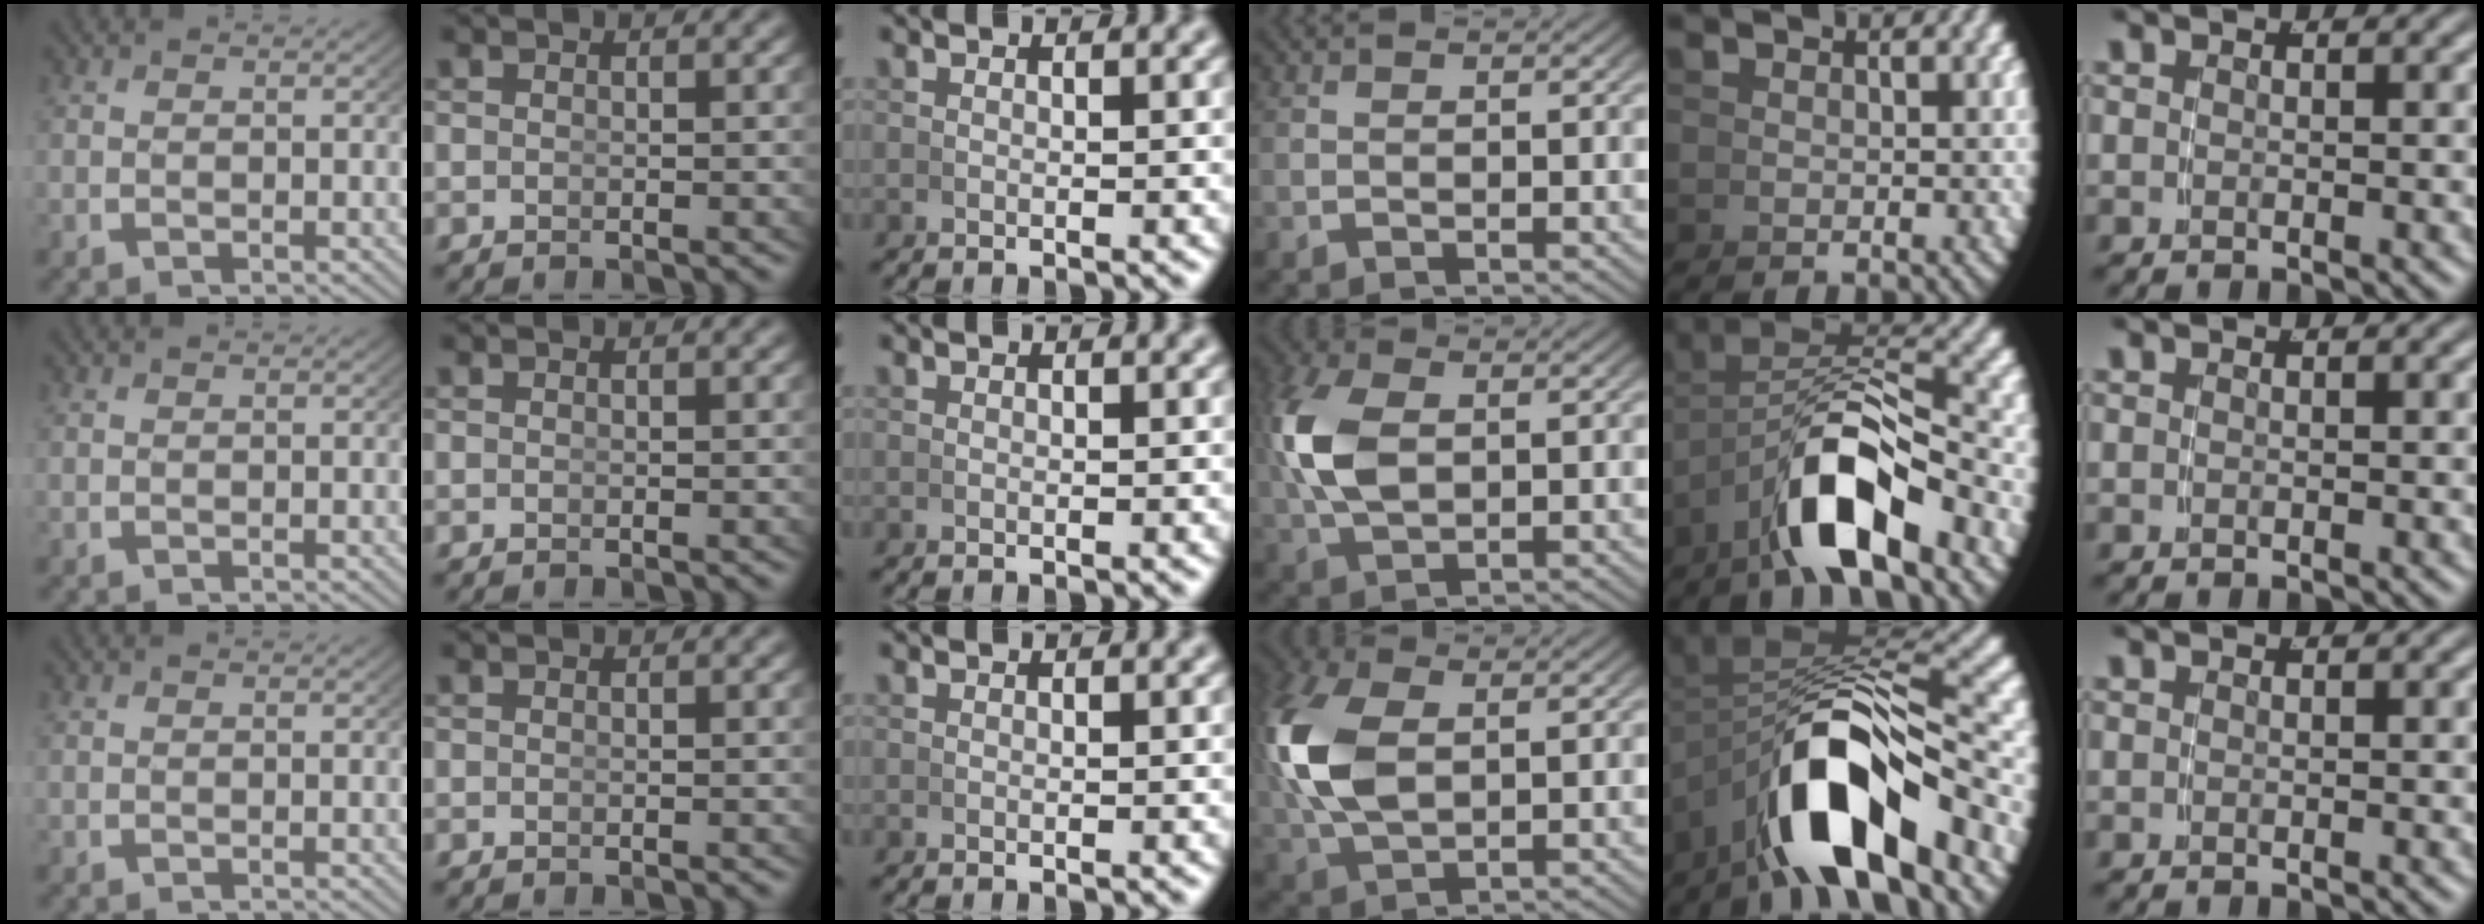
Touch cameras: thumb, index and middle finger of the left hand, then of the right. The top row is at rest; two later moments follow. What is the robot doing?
{"motion": "grasp_and_lifting", "object": "pen"}